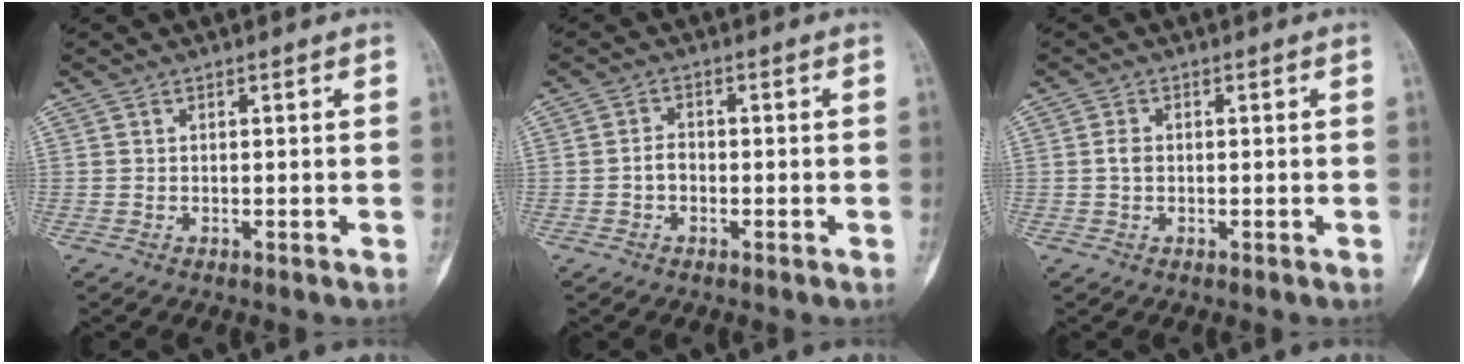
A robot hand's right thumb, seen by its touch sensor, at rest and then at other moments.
{"total": 2.2, "force": [-0.7, 1.5, 1.3], "torque": [-0.015, 0.010, -0.018]}
{"total": 1.7, "force": [0.0, 1.2, 1.2], "torque": [-0.020, 0.002, -0.004]}